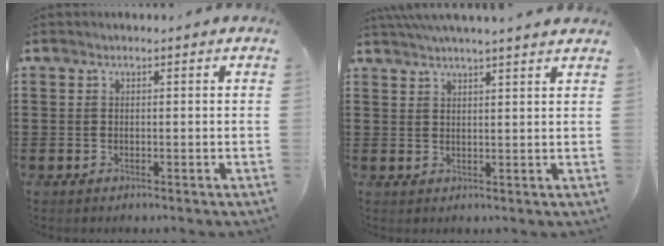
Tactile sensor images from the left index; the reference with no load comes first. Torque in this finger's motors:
{"motor_torque": [0.81, -0.80, 0.21, 0.04]}